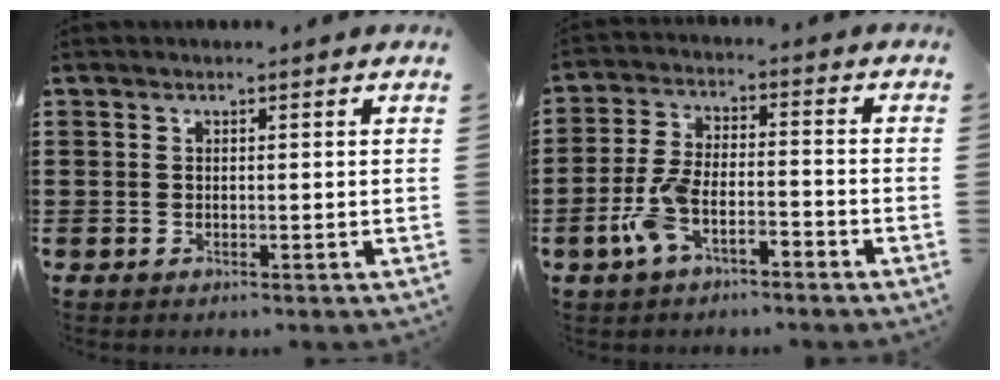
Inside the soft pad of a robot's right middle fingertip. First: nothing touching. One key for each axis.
{"total": 6.6, "fx": -4.1, "fy": 2.2, "fz": 4.7, "tx": -0.114, "ty": -0.002, "tz": -0.083}